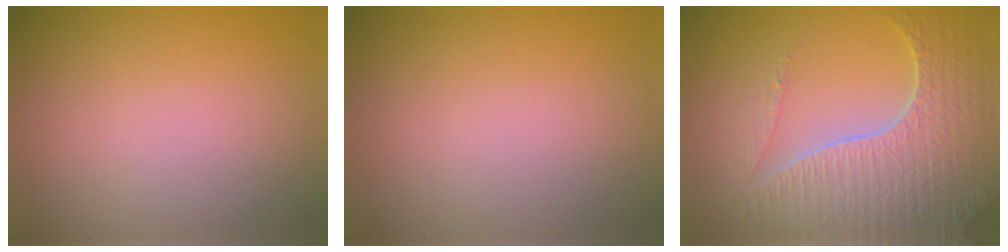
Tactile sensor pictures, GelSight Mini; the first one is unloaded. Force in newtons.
{"total": 0.0}
{"total": 7.5, "press": 5.6, "slide": 5.0}